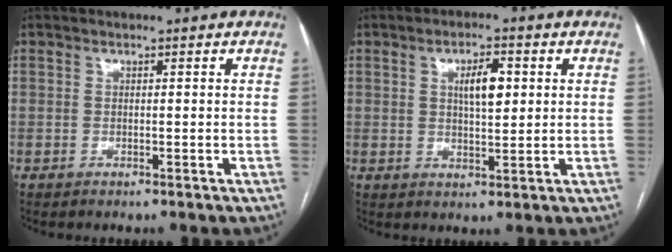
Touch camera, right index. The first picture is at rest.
{"total": 5.3, "force": [1.4, 1.6, 4.8], "torque": [-0.082, 0.005, 0.025]}